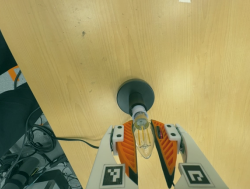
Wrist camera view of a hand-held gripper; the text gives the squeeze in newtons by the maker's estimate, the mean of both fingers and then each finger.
{"total": 14.9, "left": 14.1, "right": 15.8}